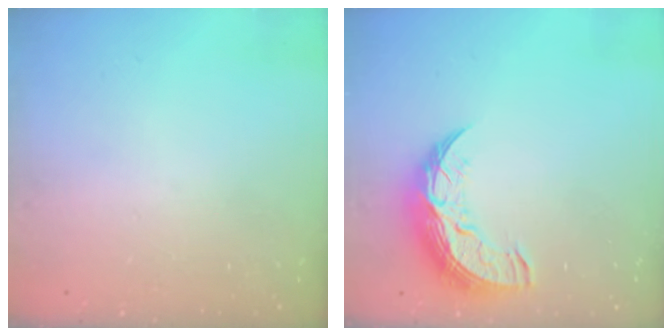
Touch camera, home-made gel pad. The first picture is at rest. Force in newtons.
{"total": 11.5, "press": 11.4, "slide": 0.7}